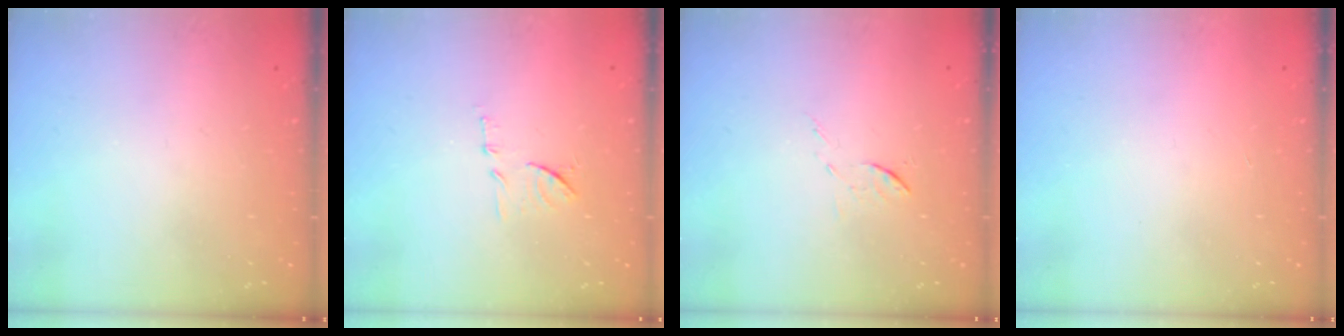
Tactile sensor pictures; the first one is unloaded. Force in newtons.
{"total": 8.7, "press": 8.7, "slide": 0.3}
{"total": 5.3, "press": 5.3, "slide": 0.6}
{"total": 1.5, "press": 1.5, "slide": 0.1}